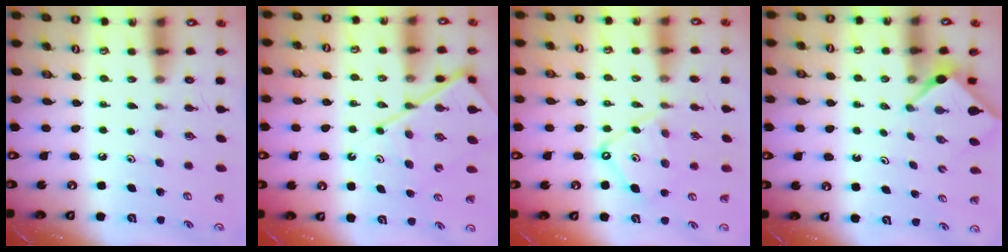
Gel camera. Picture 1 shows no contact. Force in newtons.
{"total": 10.4, "press": 10.3, "slide": 1.0}
{"total": 11.4, "press": 11.4, "slide": 1.0}
{"total": 3.0, "press": 3.0, "slide": 0.2}